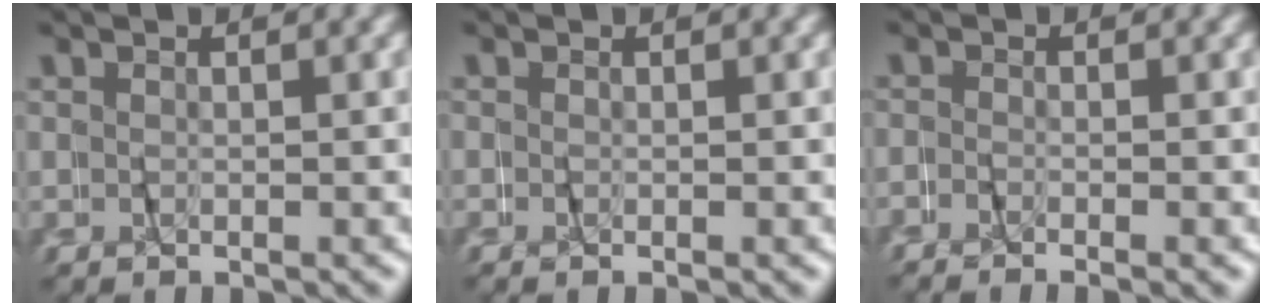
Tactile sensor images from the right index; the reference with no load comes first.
{"total": 0.6, "force": [-0.3, -0.4, -0.1], "torque": [0.004, -0.001, -0.008]}
{"total": 1.8, "force": [-1.7, -0.4, -0.1], "torque": [-0.003, 0.003, -0.036]}